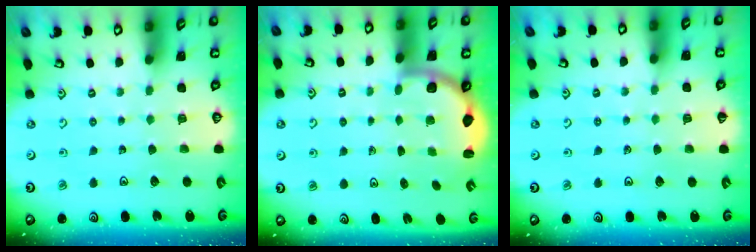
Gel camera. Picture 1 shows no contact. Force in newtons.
{"total": 3.3, "press": 2.6, "slide": 1.9}
{"total": 2.0, "press": 2.0, "slide": 0.3}